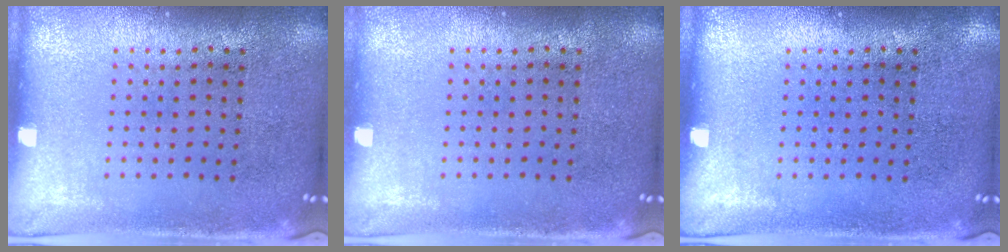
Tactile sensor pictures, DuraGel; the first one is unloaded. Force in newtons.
{"total": 0.0}
{"total": 0.0}